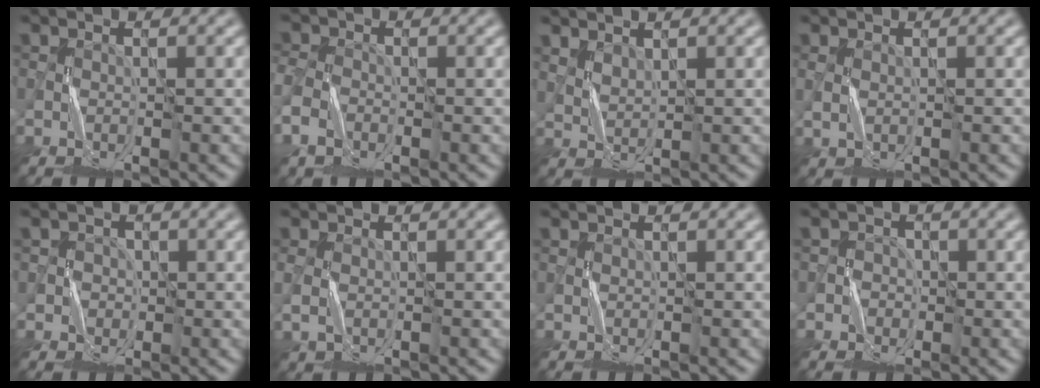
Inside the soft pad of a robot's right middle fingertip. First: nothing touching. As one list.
[{"total": 3.7, "force": [-1.9, 2.6, 1.8], "torque": [-0.053, -0.004, -0.046]}, {"total": 1.7, "force": [1.5, 0.6, 0.7], "torque": [-0.024, -0.001, 0.036]}, {"total": 0.8, "force": [0.4, 0.5, 0.5], "torque": [-0.019, 0.001, 0.012]}, {"total": 2.1, "force": [0.4, 2.0, -0.1], "torque": [0.008, -0.003, 0.006]}, {"total": 1.4, "force": [0.0, 0.9, 1.1], "torque": [-0.034, -0.001, 0.003]}, {"total": 0.0}, {"total": 1.6, "force": [-0.4, 1.5, -0.4], "torque": [0.020, 0.003, -0.013]}]